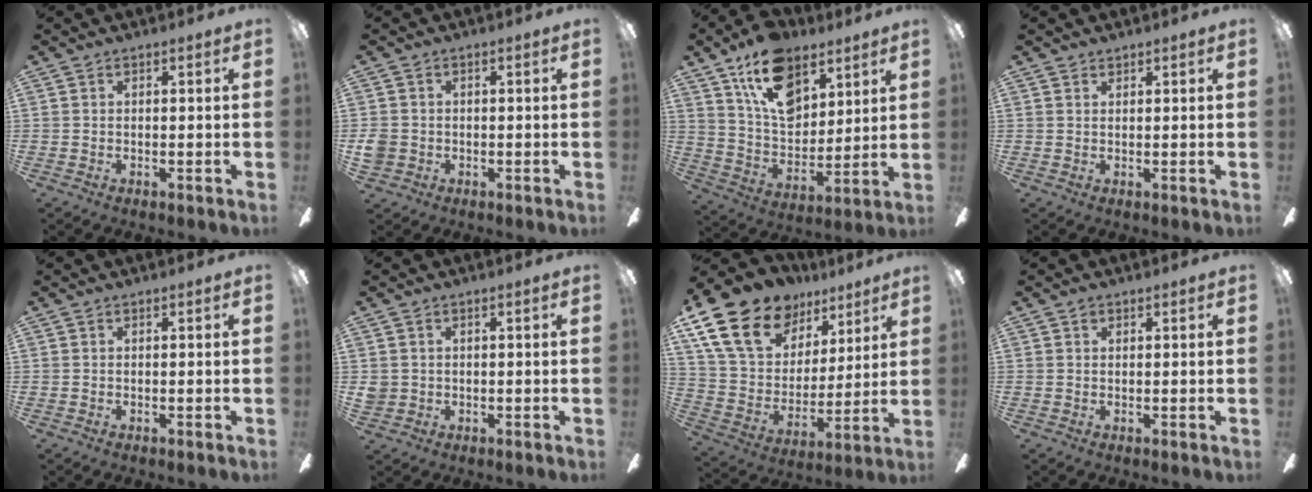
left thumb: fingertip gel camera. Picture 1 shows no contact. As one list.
[{"total": 3.6, "force": [-0.3, 3.4, 1.2], "torque": [-0.030, 0.006, -0.005]}, {"total": 17.4, "force": [10.3, 10.5, 9.2], "torque": [-0.149, -0.044, 0.189]}, {"total": 1.2, "force": [1.1, 0.4, -0.1], "torque": [0.001, -0.001, 0.022]}, {"total": 0.0}, {"total": 2.4, "force": [0.7, 2.3, 0.3], "torque": [-0.011, 0.005, 0.014]}, {"total": 21.2, "force": [13.0, 13.4, 10.2], "torque": [-0.204, -0.072, 0.246]}, {"total": 0.9, "force": [0.6, 0.6, 0.3], "torque": [-0.008, 0.002, 0.011]}]